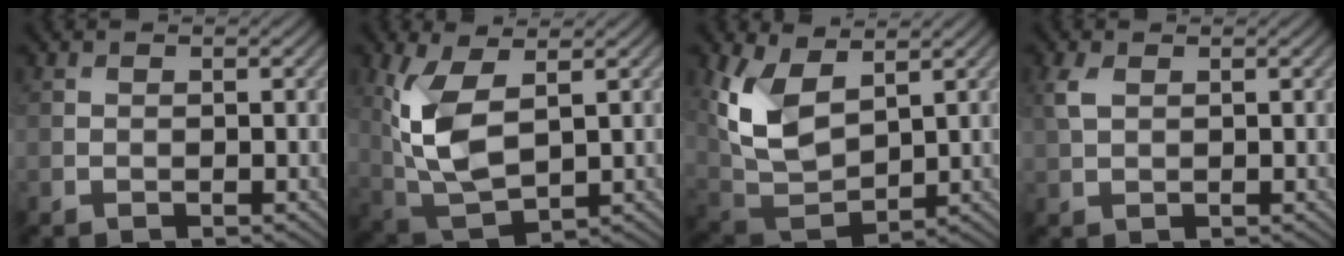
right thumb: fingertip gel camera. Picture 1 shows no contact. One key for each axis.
{"total": 9.6, "fx": 2.1, "fy": 4.8, "fz": 8.0, "tx": -0.209, "ty": -0.004, "tz": 0.043}
{"total": 10.2, "fx": 4.2, "fy": 5.6, "fz": 7.4, "tx": -0.201, "ty": -0.003, "tz": 0.087}
{"total": 2.3, "fx": 0.9, "fy": 1.3, "fz": 1.7, "tx": -0.050, "ty": 0.004, "tz": 0.019}